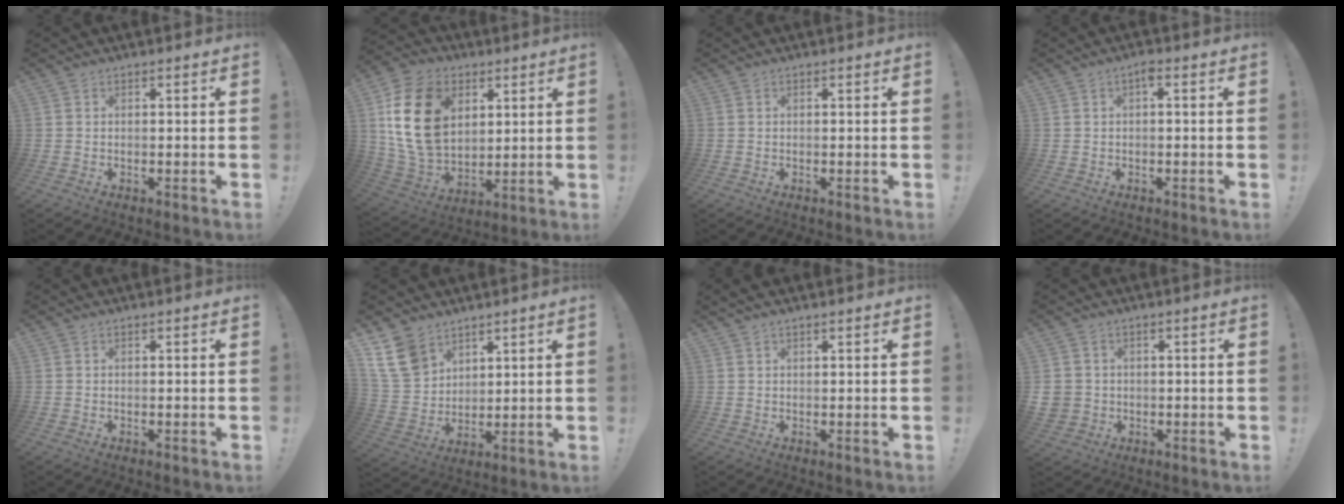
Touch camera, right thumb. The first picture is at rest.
{"total": 21.5, "force": [6.4, 15.4, 13.5], "torque": [-0.260, -0.026, 0.120]}
{"total": 0.0}
{"total": 1.8, "force": [-0.1, 0.6, 1.6], "torque": [-0.030, 0.004, -0.005]}
{"total": 0.0}
{"total": 13.0, "force": [8.3, 8.6, 5.1], "torque": [-0.099, -0.040, 0.167]}
{"total": 1.1, "force": [0.8, 0.2, 0.7], "torque": [-0.008, -0.002, 0.013]}
{"total": 4.3, "force": [0.2, 4.0, 1.6], "torque": [-0.040, 0.002, 0.005]}